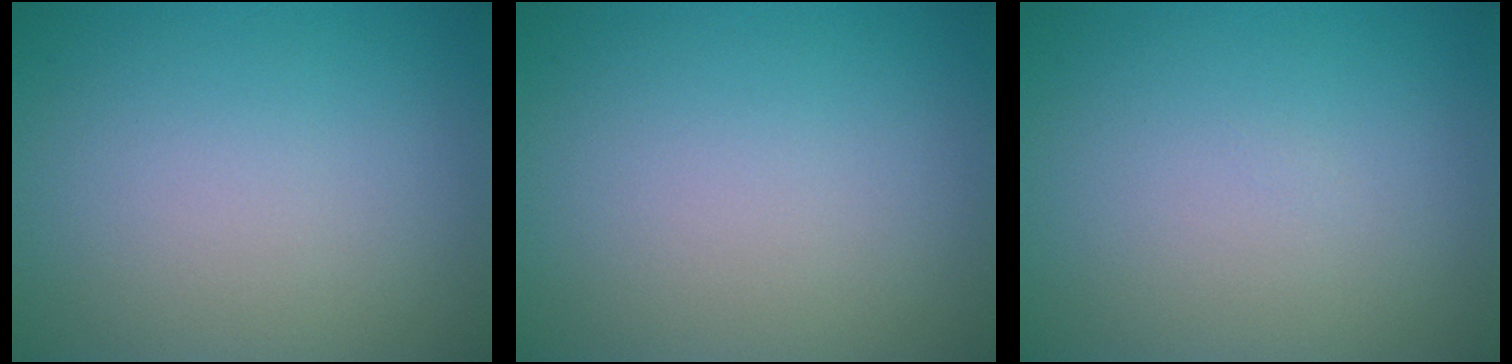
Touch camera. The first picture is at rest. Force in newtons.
{"total": 0.0}
{"total": 0.0}